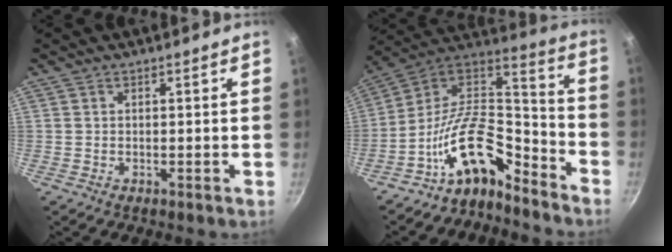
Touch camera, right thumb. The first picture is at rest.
{"total": 17.6, "force": [-11.0, 8.3, 10.9], "torque": [-0.166, 0.101, -0.214]}